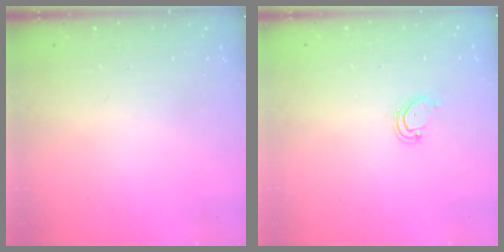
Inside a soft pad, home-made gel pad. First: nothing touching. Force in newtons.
{"total": 3.0, "press": 3.0, "slide": 0.2}